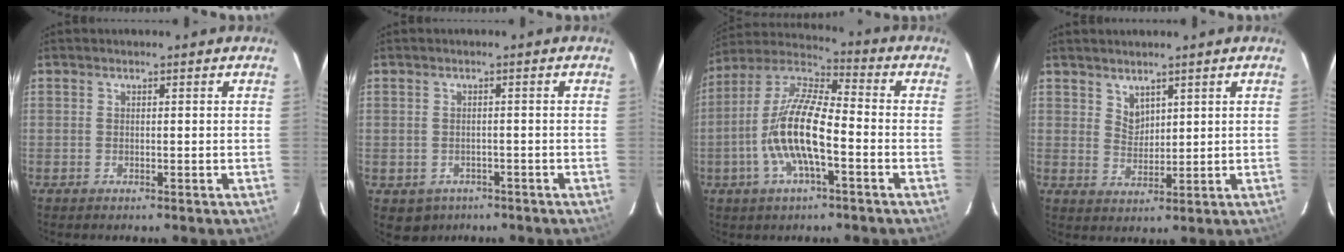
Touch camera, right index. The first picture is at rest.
{"total": 3.9, "force": [-2.0, 3.2, 1.0], "torque": [-0.027, -0.001, -0.017]}
{"total": 14.7, "force": [-4.1, 4.3, 13.5], "torque": [-0.267, -0.001, -0.084]}
{"total": 3.3, "force": [2.5, 1.9, 1.0], "torque": [-0.010, 0.002, 0.051]}